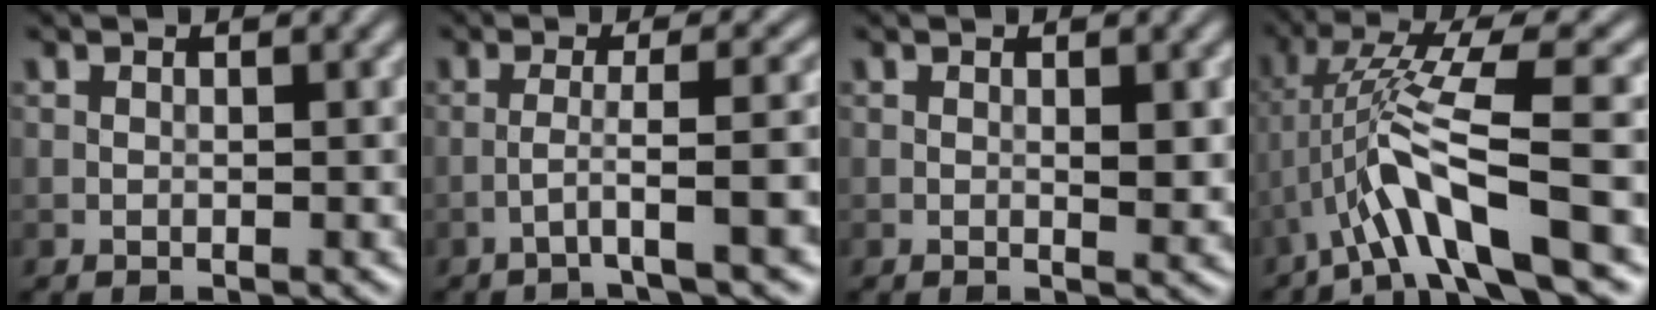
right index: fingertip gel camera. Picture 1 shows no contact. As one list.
[{"total": 4.1, "force": [-1.8, 0.2, 3.7], "torque": [-0.053, 0.015, -0.048]}, {"total": 1.6, "force": [0.2, 0.3, 1.6], "torque": [-0.023, -0.003, 0.002]}, {"total": 7.8, "force": [-2.6, 1.0, 7.3], "torque": [-0.138, 0.020, -0.047]}]